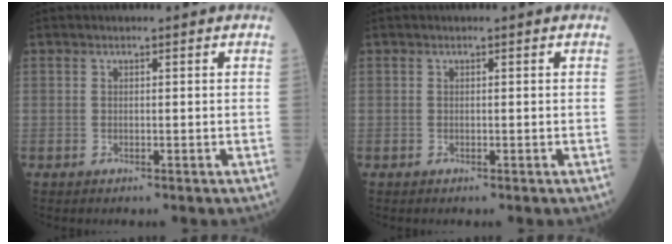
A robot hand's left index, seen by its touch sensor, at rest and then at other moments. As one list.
[{"total": 0.0}]